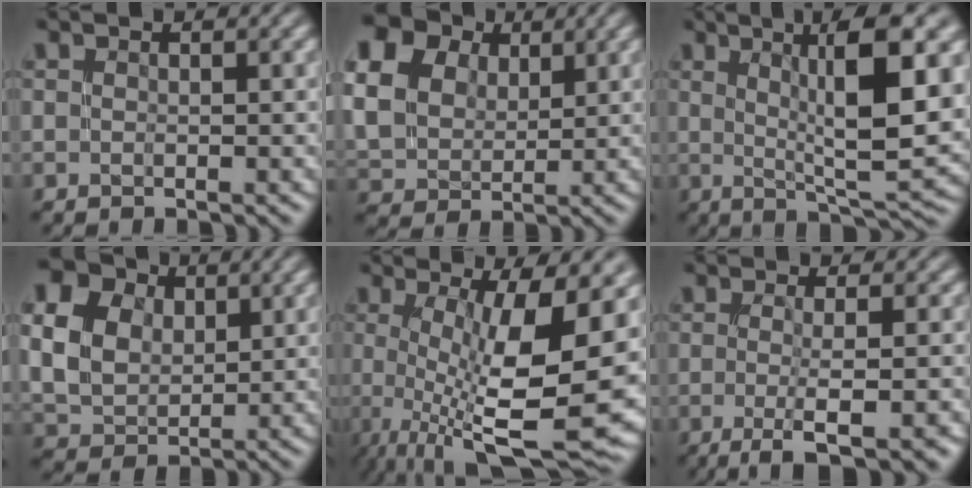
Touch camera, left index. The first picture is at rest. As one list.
[{"total": 15.5, "force": [6.3, 12.5, 6.7], "torque": [-0.193, 0.028, 0.106]}, {"total": 10.1, "force": [2.4, 2.0, 9.6], "torque": [-0.139, 0.001, 0.043]}, {"total": 13.0, "force": [4.2, 10.4, 6.6], "torque": [-0.176, 0.032, 0.080]}, {"total": 12.3, "force": [-0.7, 3.3, 11.8], "torque": [-0.194, -0.013, -0.006]}, {"total": 5.3, "force": [-1.6, 1.2, 4.9], "torque": [-0.067, -0.003, -0.026]}]